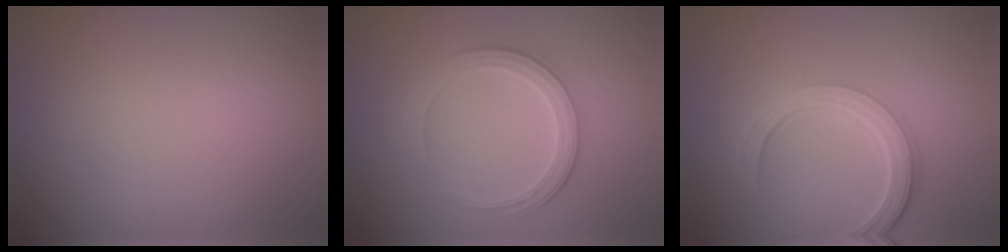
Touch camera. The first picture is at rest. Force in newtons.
{"total": 2.9, "press": 2.9, "slide": 0.3}
{"total": 4.4, "press": 3.4, "slide": 2.7}